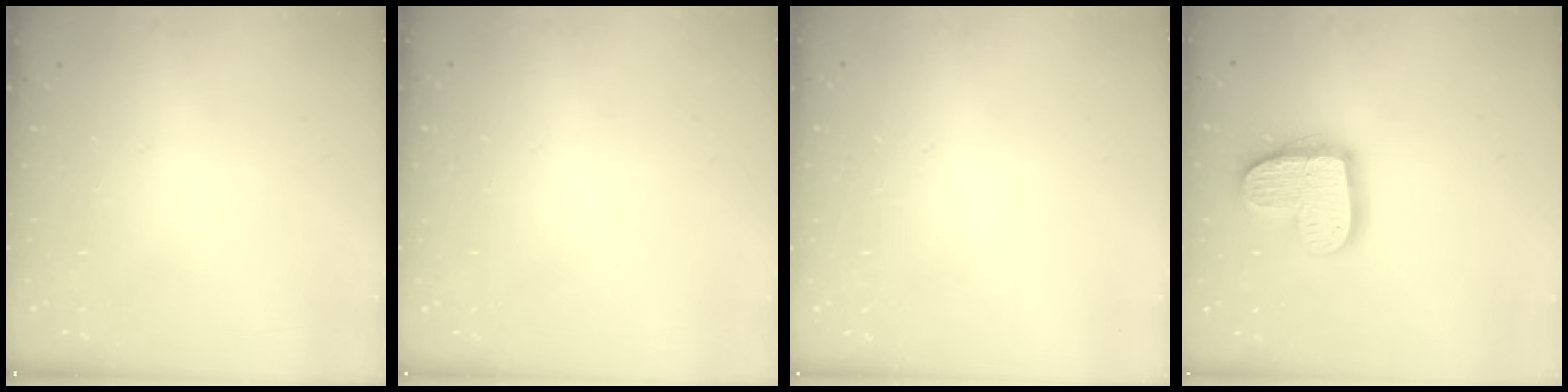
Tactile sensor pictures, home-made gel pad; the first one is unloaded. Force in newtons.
{"total": 0.0}
{"total": 0.0}
{"total": 16.2, "press": 16.1, "slide": 1.5}